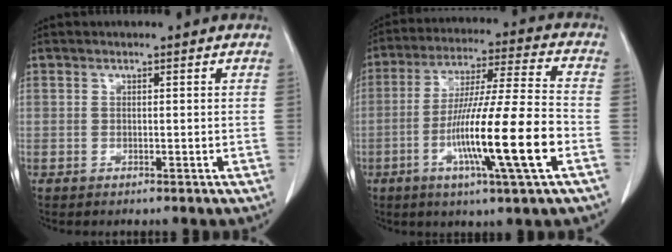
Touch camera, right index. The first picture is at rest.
{"total": 16.3, "force": [-5.3, -0.4, 15.4], "torque": [-0.281, -0.012, -0.095]}